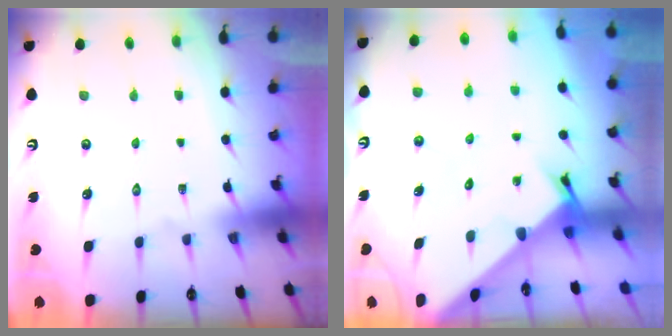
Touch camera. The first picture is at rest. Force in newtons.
{"total": 2.2, "press": 2.2, "slide": 0.2}